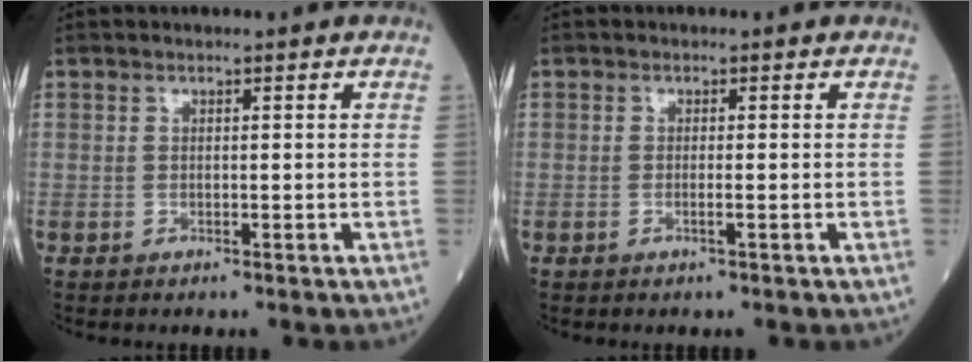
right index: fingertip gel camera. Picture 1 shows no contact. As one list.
[{"total": 0.8, "force": [-0.3, -0.1, 0.7], "torque": [-0.015, 0.000, -0.007]}]